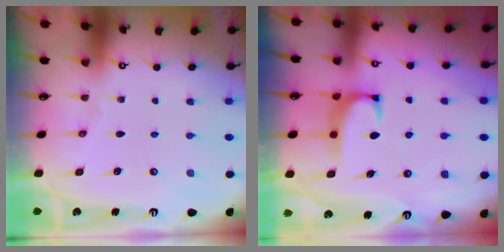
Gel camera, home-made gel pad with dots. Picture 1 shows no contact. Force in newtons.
{"total": 1.6, "press": 1.6, "slide": 0.4}